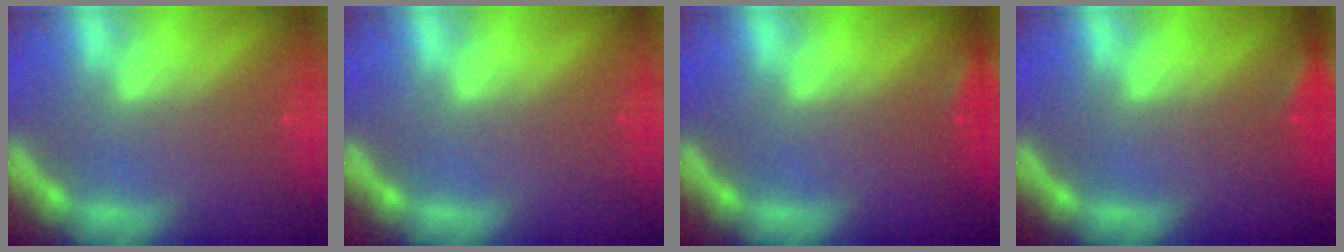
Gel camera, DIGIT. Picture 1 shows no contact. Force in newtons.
{"total": 0.0}
{"total": 1.9}
{"total": 2.4}